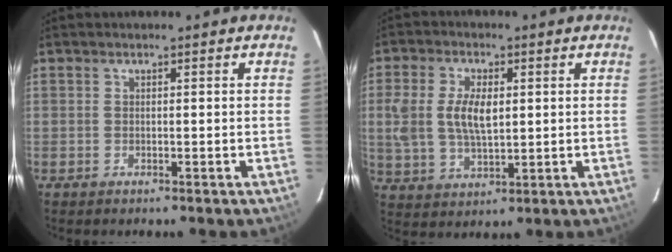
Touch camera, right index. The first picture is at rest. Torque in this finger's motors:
{"motor_torque": [0.31, 0.00, 0.26, 0.10]}